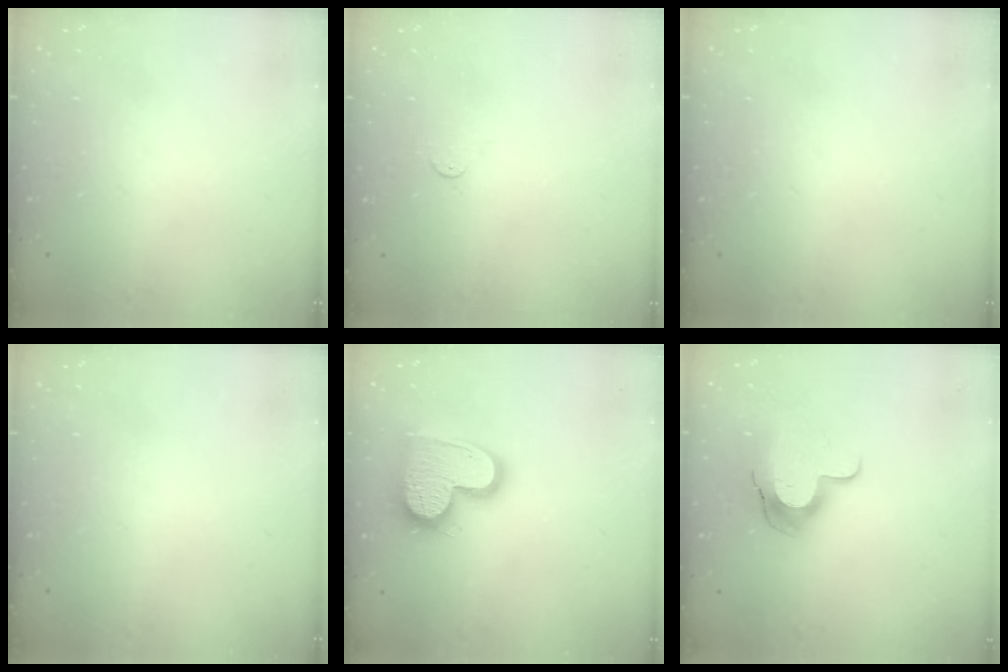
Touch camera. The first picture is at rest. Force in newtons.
{"total": 2.9, "press": 2.9, "slide": 0.4}
{"total": 0.0}
{"total": 0.0}
{"total": 17.0, "press": 17.0, "slide": 1.5}
{"total": 11.1, "press": 11.1, "slide": 0.9}